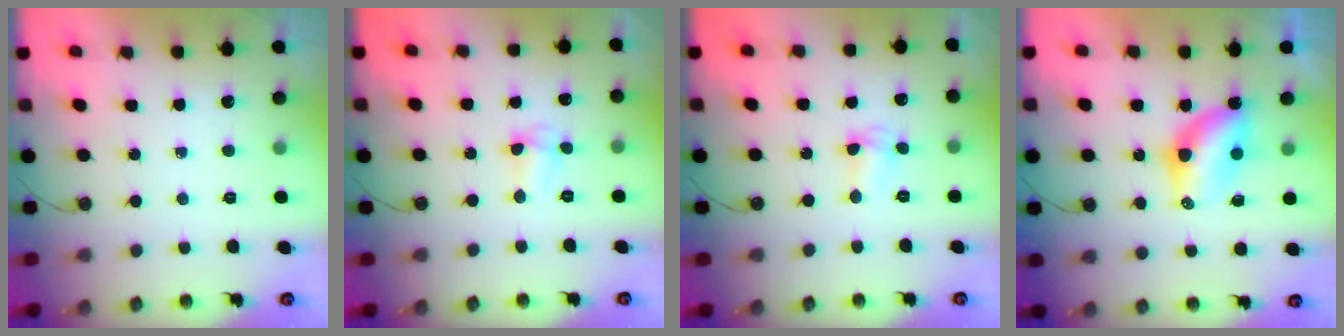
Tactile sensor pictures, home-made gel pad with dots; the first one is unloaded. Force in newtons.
{"total": 2.9, "press": 2.9, "slide": 0.3}
{"total": 2.6, "press": 2.6, "slide": 0.6}
{"total": 7.0, "press": 7.0, "slide": 0.2}